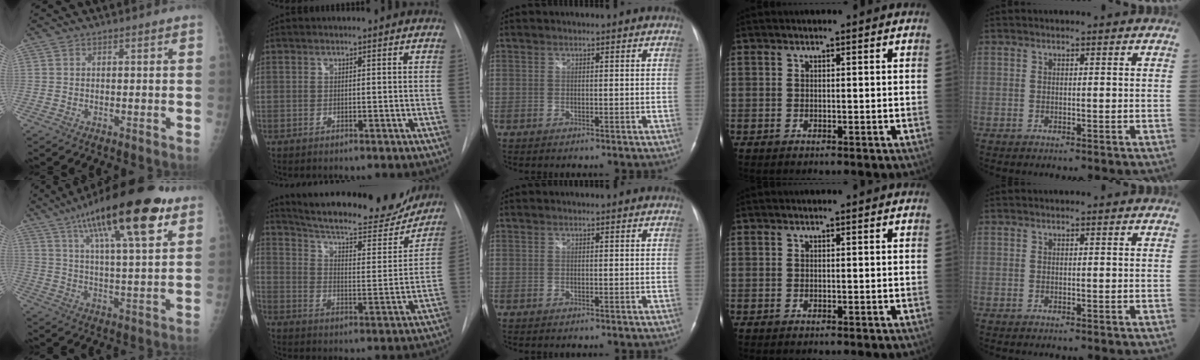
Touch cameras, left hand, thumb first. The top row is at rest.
{"thumb": {"total": 23.0, "force": [12.4, 6.0, 18.4], "torque": [-0.286, -0.023, 0.196]}, "index": {"total": 23.4, "force": [20.9, 5.0, 9.2], "torque": [-0.149, -0.023, 0.285]}}